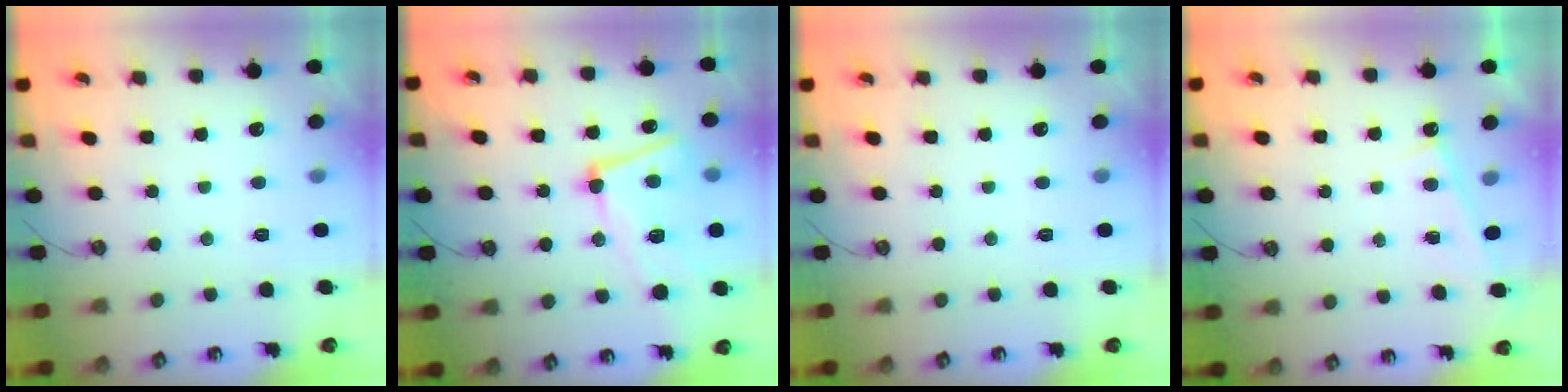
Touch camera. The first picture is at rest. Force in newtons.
{"total": 9.5, "press": 9.3, "slide": 1.9}
{"total": 0.0}
{"total": 0.6, "press": 0.5, "slide": 0.1}